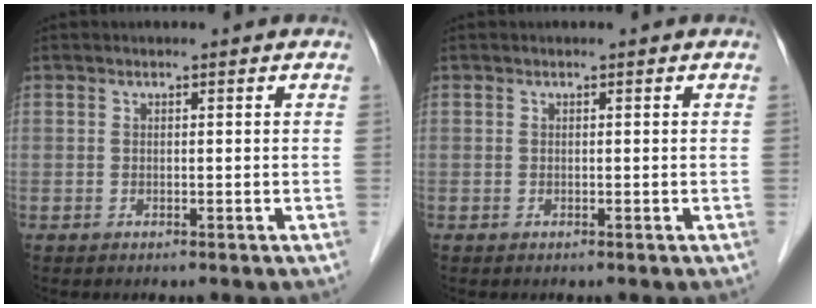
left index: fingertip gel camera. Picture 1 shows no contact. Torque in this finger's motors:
{"motor_torque": [-0.07, -0.07, 0.00, 0.00]}